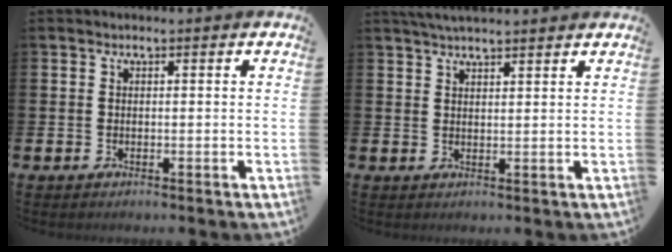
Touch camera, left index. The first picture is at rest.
{"total": 3.5, "force": [3.3, 0.6, 1.2], "torque": [-0.027, -0.006, 0.060]}